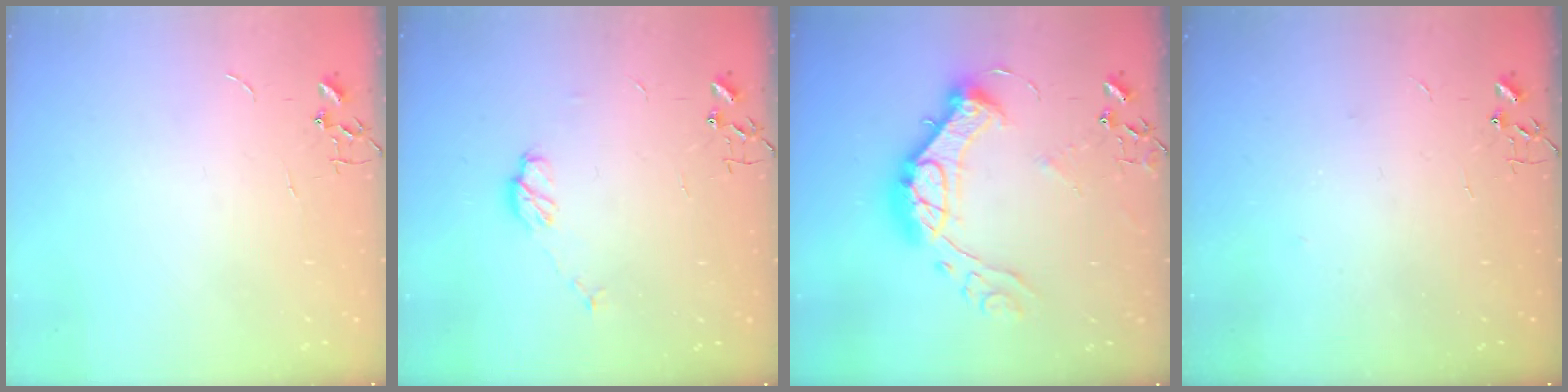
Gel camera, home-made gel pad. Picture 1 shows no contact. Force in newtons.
{"total": 6.7, "press": 6.7, "slide": 0.3}
{"total": 20.0, "press": 19.9, "slide": 1.5}
{"total": 2.5, "press": 2.1, "slide": 1.4}